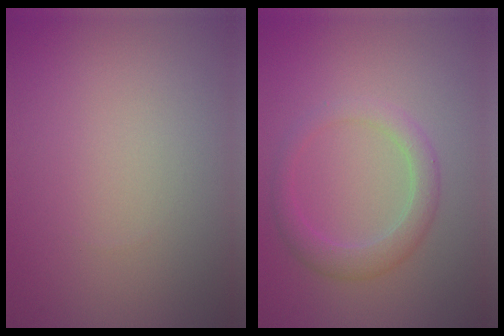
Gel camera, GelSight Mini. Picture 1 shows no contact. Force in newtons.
{"total": 2.7, "press": 2.7, "slide": 0.2}